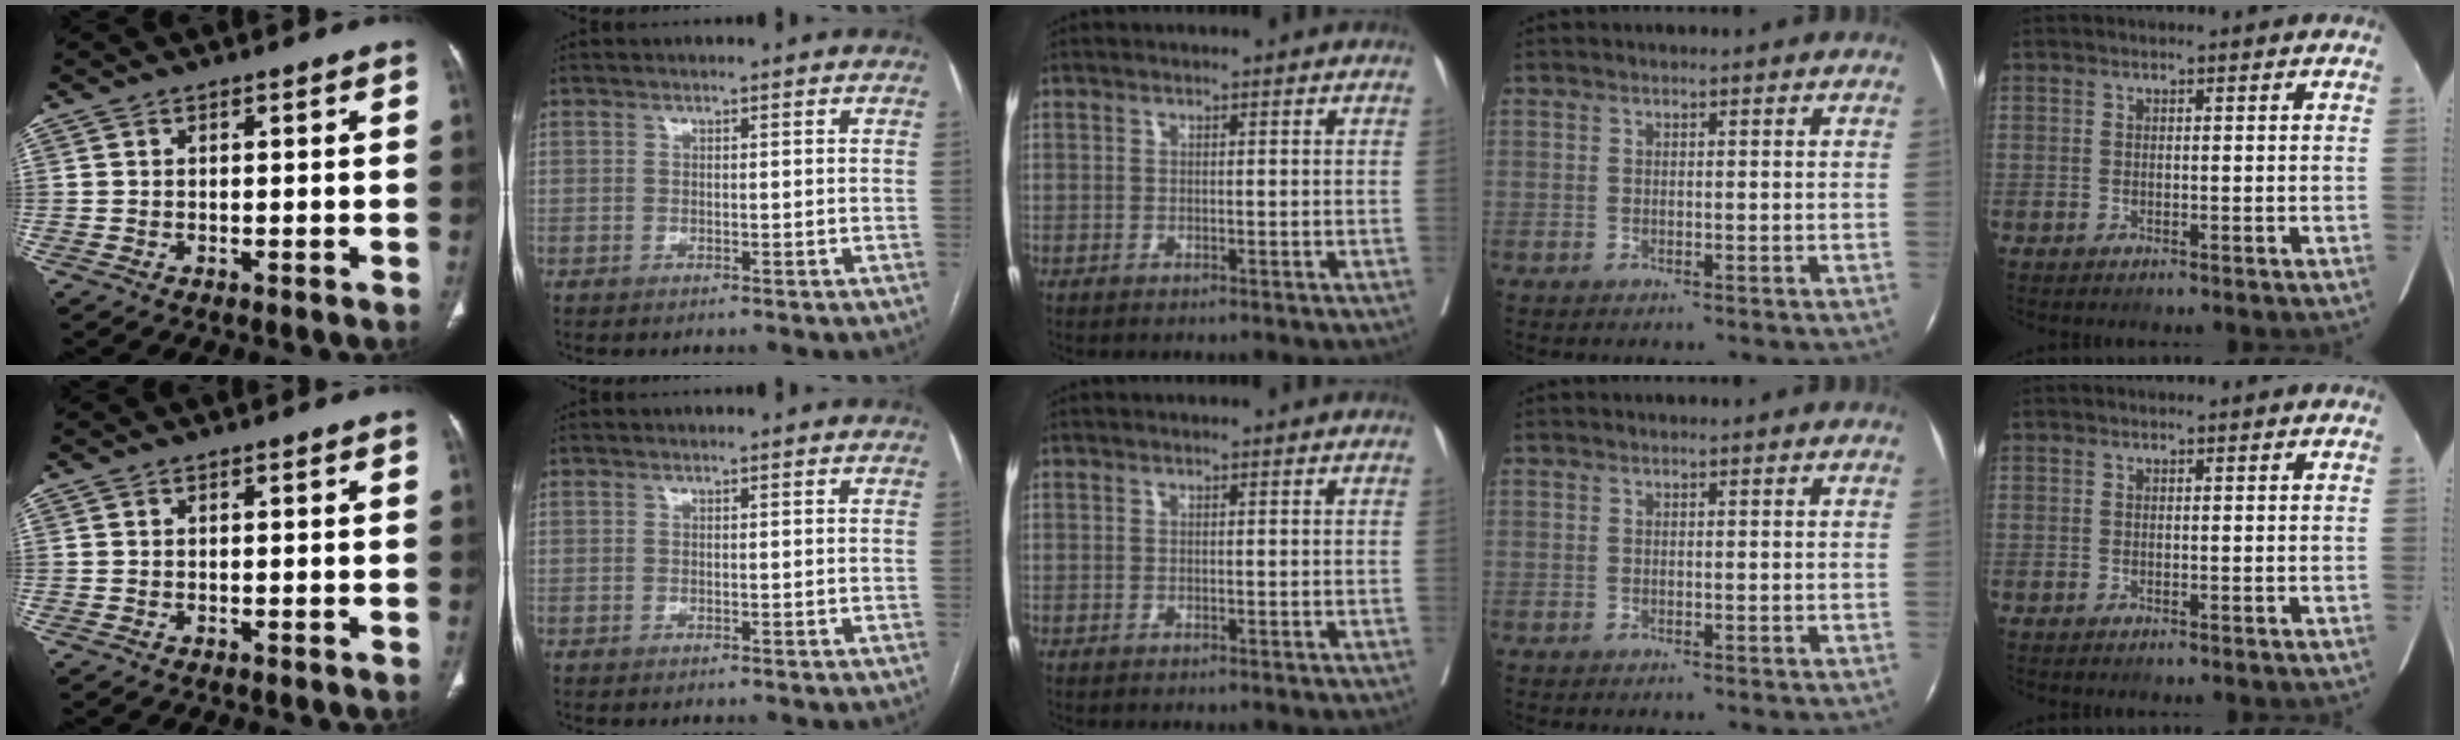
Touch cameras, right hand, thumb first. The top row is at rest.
{}